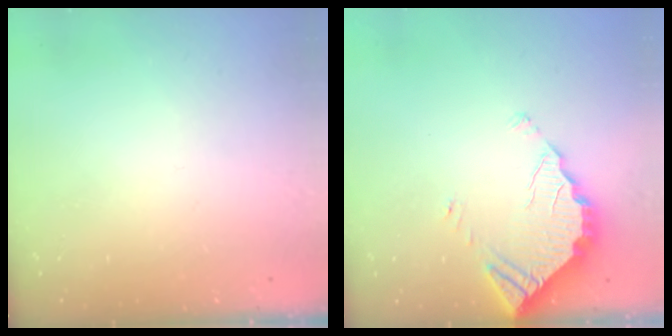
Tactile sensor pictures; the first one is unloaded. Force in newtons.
{"total": 3.4, "press": 3.4, "slide": 0.2}